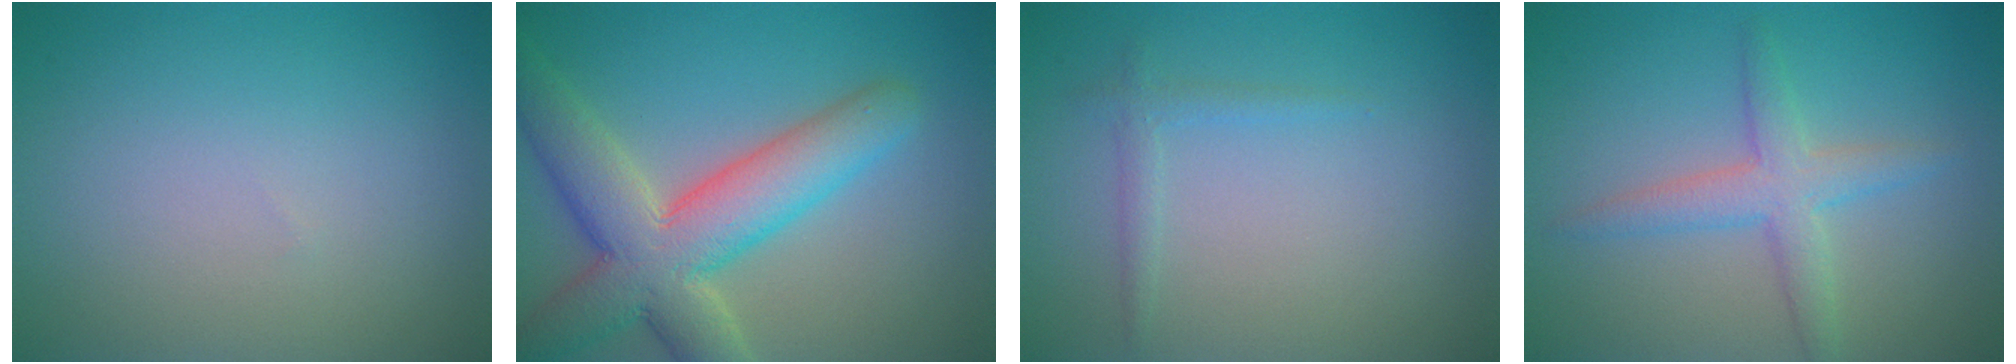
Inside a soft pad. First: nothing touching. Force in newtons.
{"total": 8.8, "press": 8.8, "slide": 0.6}
{"total": 1.1, "press": 1.1, "slide": 0.1}
{"total": 3.2, "press": 3.2, "slide": 0.1}